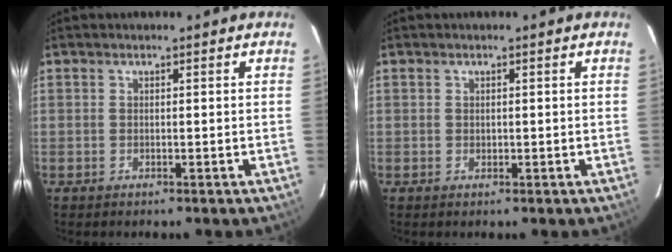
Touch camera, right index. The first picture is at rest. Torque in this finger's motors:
{"motor_torque": [-0.15, 0.04, -0.04, 0.00]}